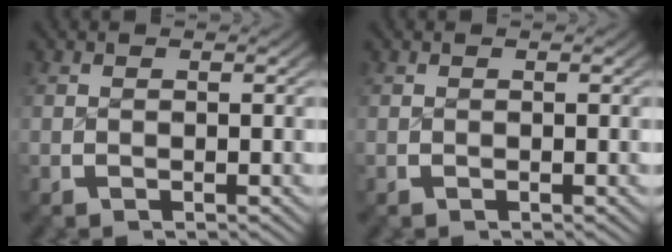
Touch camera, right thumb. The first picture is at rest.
{"total": 0.0}